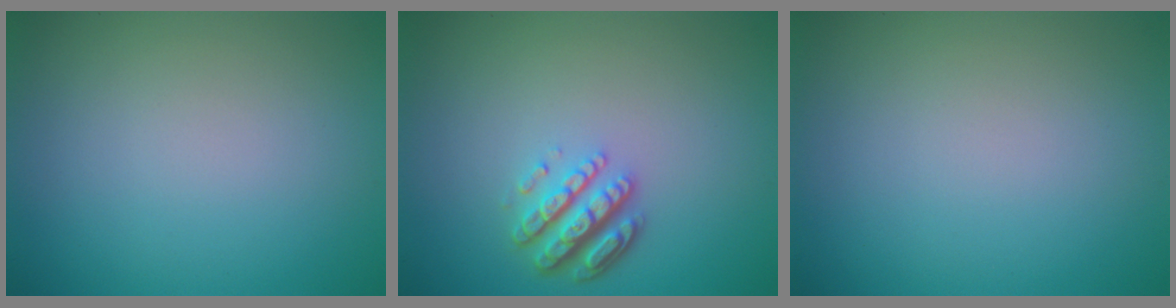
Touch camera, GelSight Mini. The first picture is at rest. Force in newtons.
{"total": 4.1, "press": 3.1, "slide": 2.7}
{"total": 0.0}